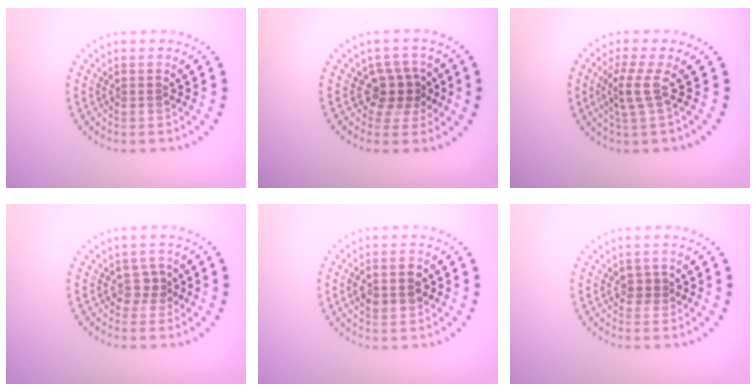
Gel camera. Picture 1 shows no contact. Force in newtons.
{"total": 2.6, "press": 2.0, "slide": 1.7}
{"total": 2.3, "press": 1.6, "slide": 1.7}
{"total": 1.5, "press": 1.1, "slide": 1.0}
{"total": 2.8, "press": 2.8, "slide": 0.2}
{"total": 0.8, "press": 0.4, "slide": 0.6}